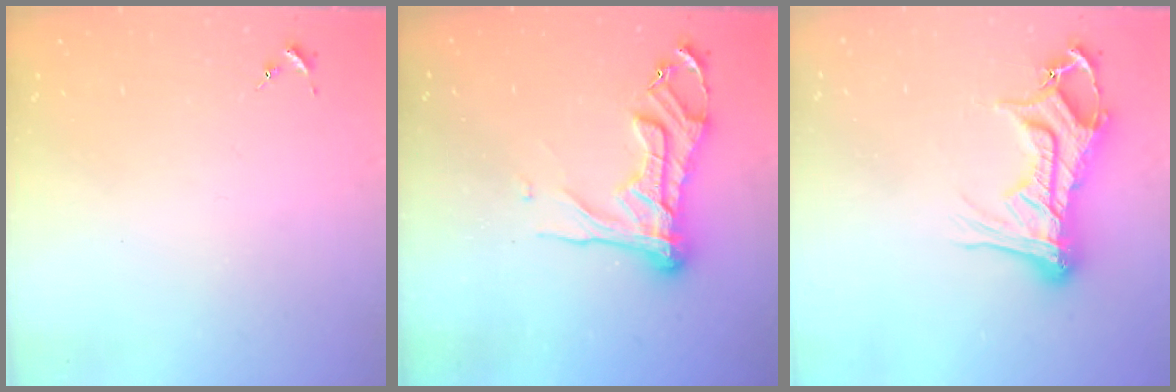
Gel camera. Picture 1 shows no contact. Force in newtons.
{"total": 16.8, "press": 16.7, "slide": 1.6}
{"total": 17.4, "press": 17.3, "slide": 1.7}